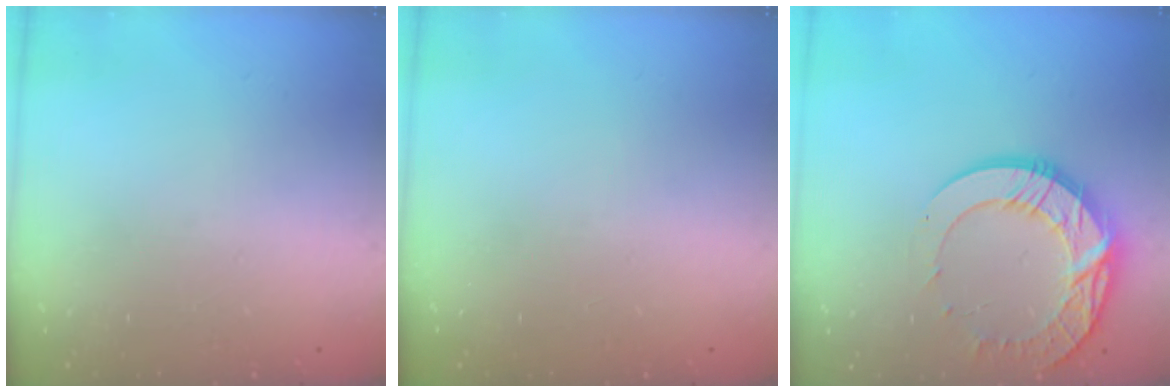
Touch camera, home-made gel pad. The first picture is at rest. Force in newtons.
{"total": 0.0}
{"total": 17.8, "press": 17.7, "slide": 1.5}